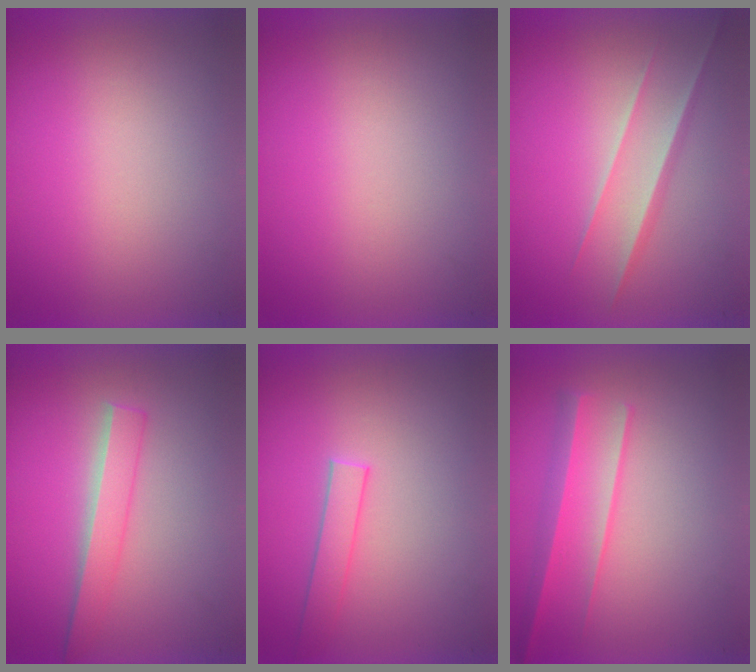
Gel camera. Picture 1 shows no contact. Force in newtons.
{"total": 0.0}
{"total": 1.5}
{"total": 2.2}
{"total": 1.5}
{"total": 2.2}